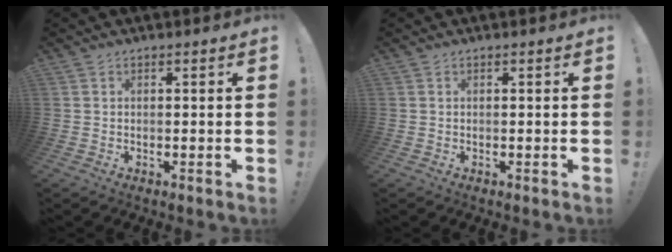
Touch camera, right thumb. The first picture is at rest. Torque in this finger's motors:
{"motor_torque": [0.03, -0.03, 0.00, 0.00, 0.00]}